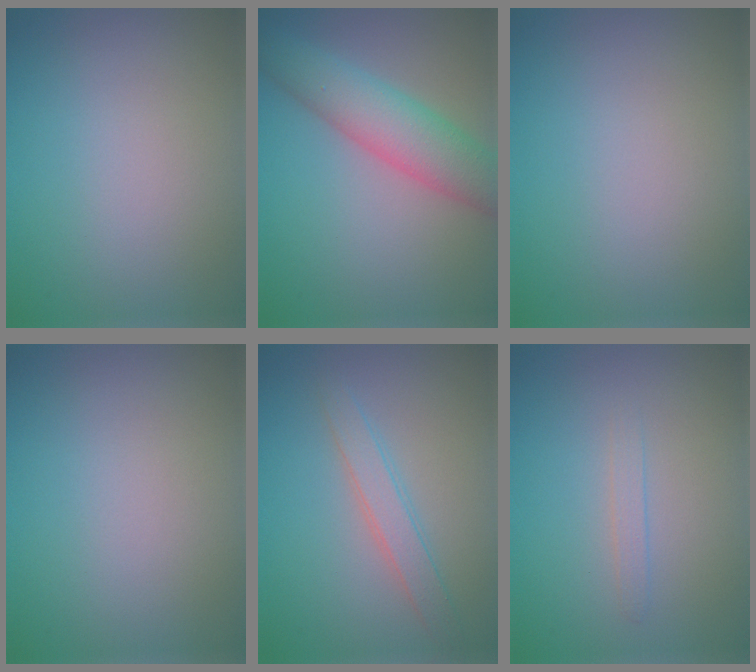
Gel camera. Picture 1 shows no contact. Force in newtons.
{"total": 6.2, "press": 6.2, "slide": 0.2}
{"total": 0.0}
{"total": 0.0}
{"total": 2.3, "press": 2.3, "slide": 0.1}
{"total": 0.9, "press": 0.9, "slide": 0.1}